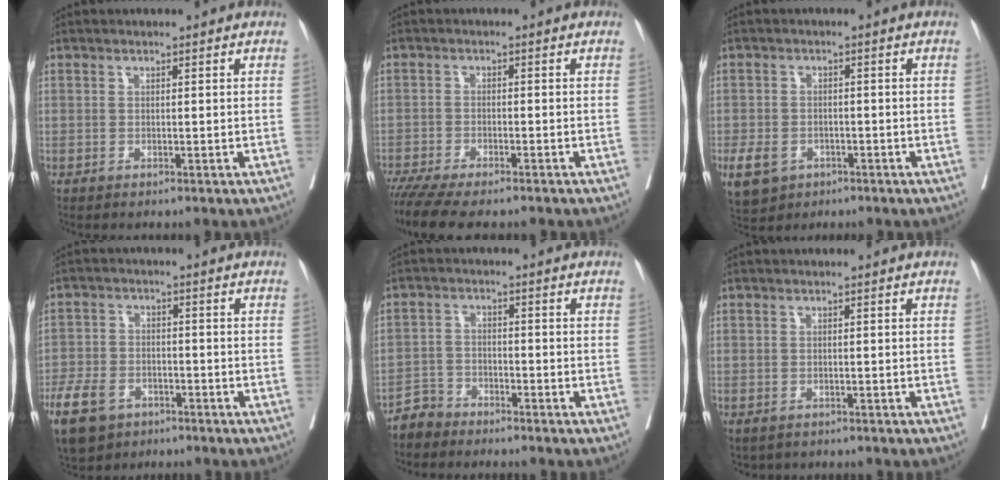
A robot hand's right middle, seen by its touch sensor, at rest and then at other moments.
{"total": 10.2, "force": [-8.6, 1.7, 5.3], "torque": [-0.077, -0.011, -0.130]}
{"total": 8.8, "force": [-4.2, 6.8, 3.7], "torque": [-0.093, -0.003, -0.057]}
{"total": 9.2, "force": [-5.6, 5.7, 4.6], "torque": [-0.107, -0.002, -0.093]}
{"total": 3.3, "force": [-3.1, 1.1, -0.3], "torque": [0.006, -0.003, -0.062]}
{"total": 1.8, "force": [-1.3, 1.0, 0.7], "torque": [-0.011, -0.003, -0.010]}